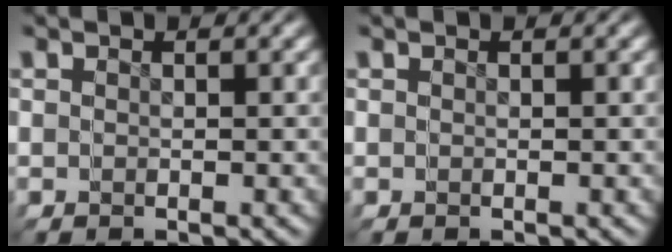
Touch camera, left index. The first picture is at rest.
{"total": 0.0}